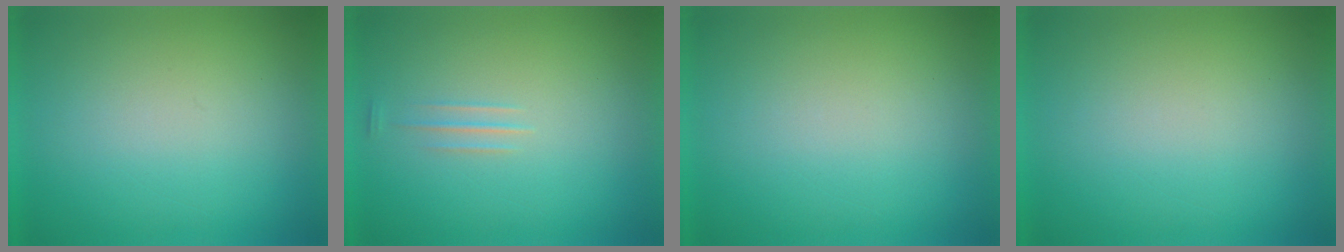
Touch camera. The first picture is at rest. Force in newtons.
{"total": 1.2}
{"total": 0.0}
{"total": 1.0}